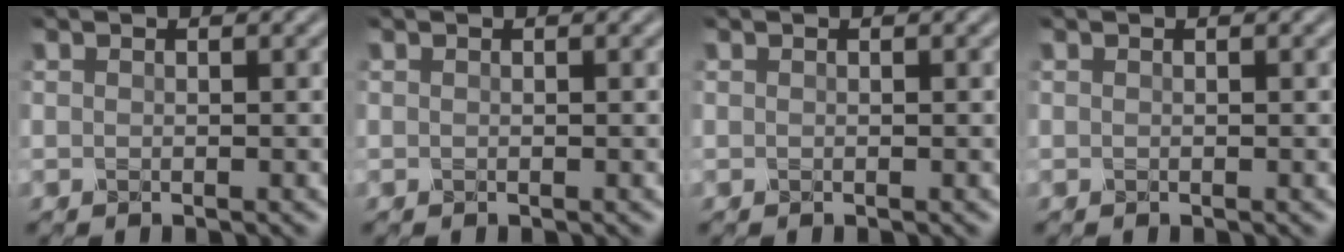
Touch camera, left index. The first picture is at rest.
{"total": 0.0}
{"total": 0.0}
{"total": 0.0}